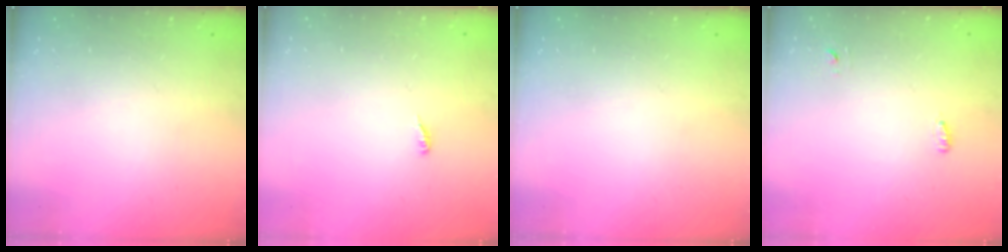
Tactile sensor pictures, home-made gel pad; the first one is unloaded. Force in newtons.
{"total": 3.2, "press": 3.2, "slide": 0.2}
{"total": 0.0}
{"total": 2.8, "press": 2.7, "slide": 0.6}